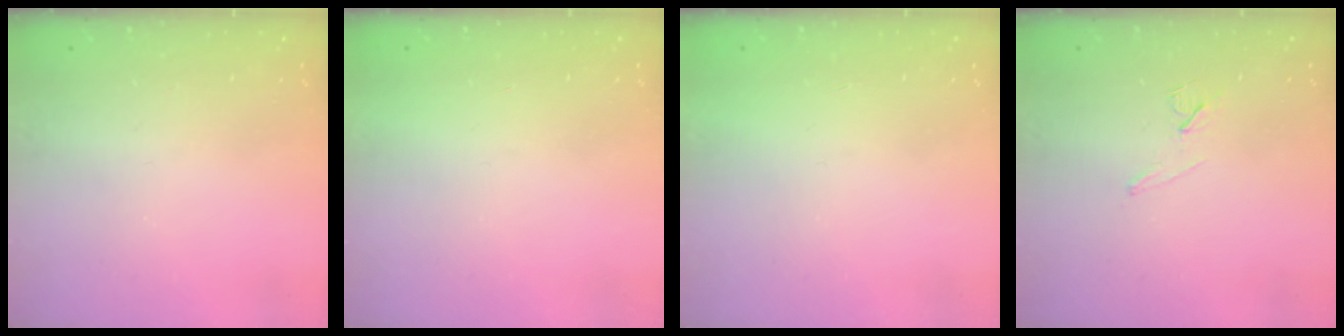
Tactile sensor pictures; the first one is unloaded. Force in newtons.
{"total": 1.5, "press": 1.5, "slide": 0.1}
{"total": 1.5, "press": 1.5, "slide": 0.1}
{"total": 6.7, "press": 6.0, "slide": 3.0}